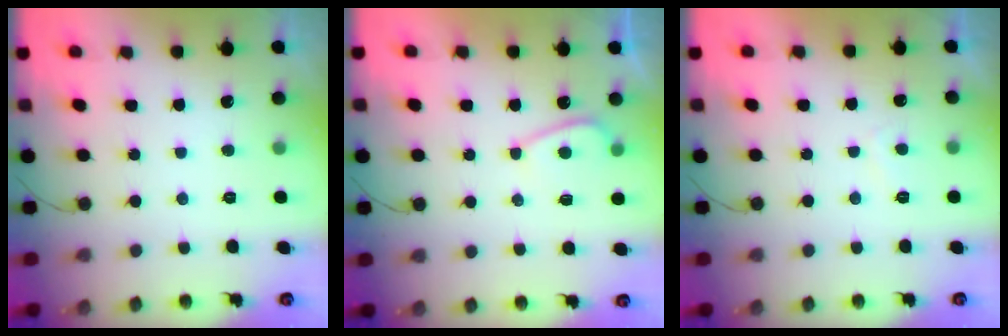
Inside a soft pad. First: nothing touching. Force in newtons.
{"total": 4.1, "press": 4.1, "slide": 0.5}
{"total": 1.6, "press": 1.4, "slide": 0.7}